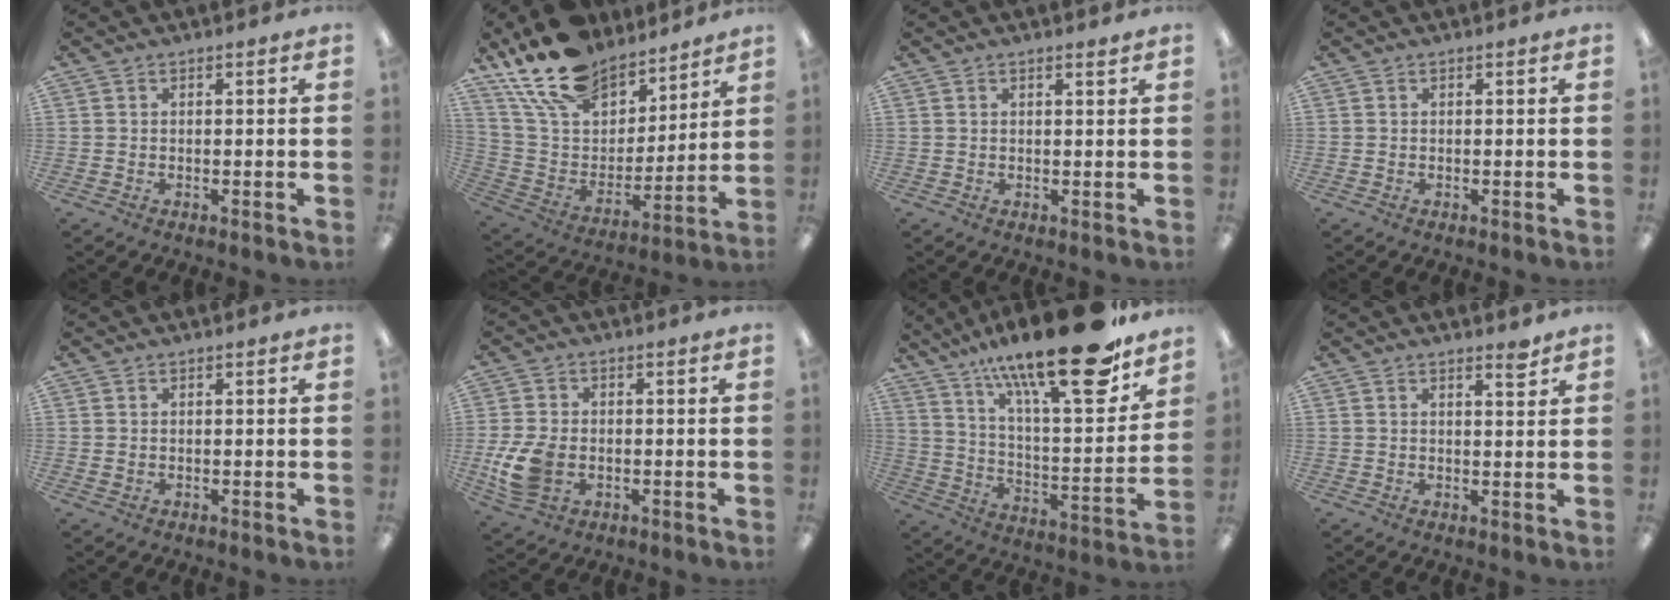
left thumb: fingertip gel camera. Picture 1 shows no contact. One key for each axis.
{"total": 19.0, "fx": 15.0, "fy": 9.4, "fz": 6.9, "tx": -0.159, "ty": -0.091, "tz": 0.276}
{"total": 1.2, "fx": 1.0, "fy": 0.0, "fz": 0.6, "tx": -0.005, "ty": -0.006, "tz": 0.016}
{"total": 0.0}
{"total": 0.6, "fx": 0.3, "fy": 0.4, "fz": 0.3, "tx": 0.002, "ty": 0.000, "tz": 0.002}
{"total": 9.5, "fx": -2.0, "fy": 6.7, "fz": 6.3, "tx": -0.130, "ty": 0.004, "tz": -0.032}
{"total": 26.1, "fx": 18.6, "fy": 6.4, "fz": 17.2, "tx": -0.267, "ty": -0.126, "tz": 0.302}
{"total": 2.7, "fx": 2.4, "fy": 0.5, "fz": 1.3, "tx": -0.005, "ty": -0.016, "tz": 0.037}